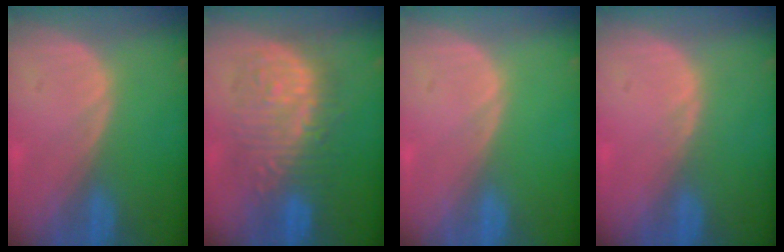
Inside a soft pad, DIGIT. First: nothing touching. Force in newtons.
{"total": 9.9, "press": 9.9, "slide": 0.5}
{"total": 0.0}
{"total": 0.5, "press": 0.5, "slide": 0.1}